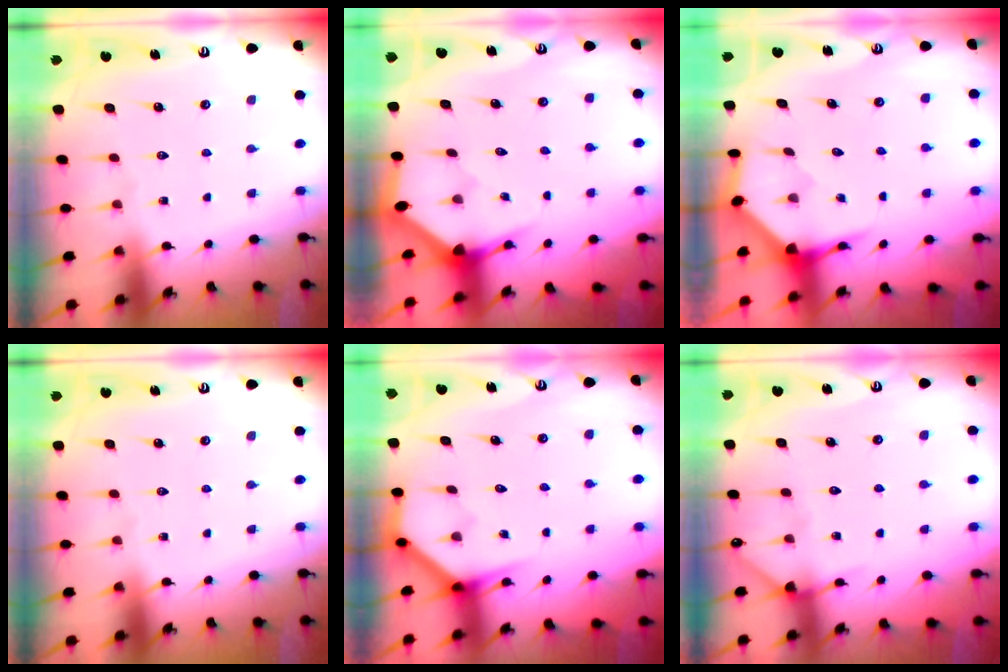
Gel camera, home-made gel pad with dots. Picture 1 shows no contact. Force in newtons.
{"total": 3.5, "press": 3.5, "slide": 0.1}
{"total": 4.0, "press": 3.9, "slide": 0.4}
{"total": 0.0}
{"total": 3.9, "press": 3.9, "slide": 0.3}
{"total": 4.4, "press": 4.3, "slide": 0.5}